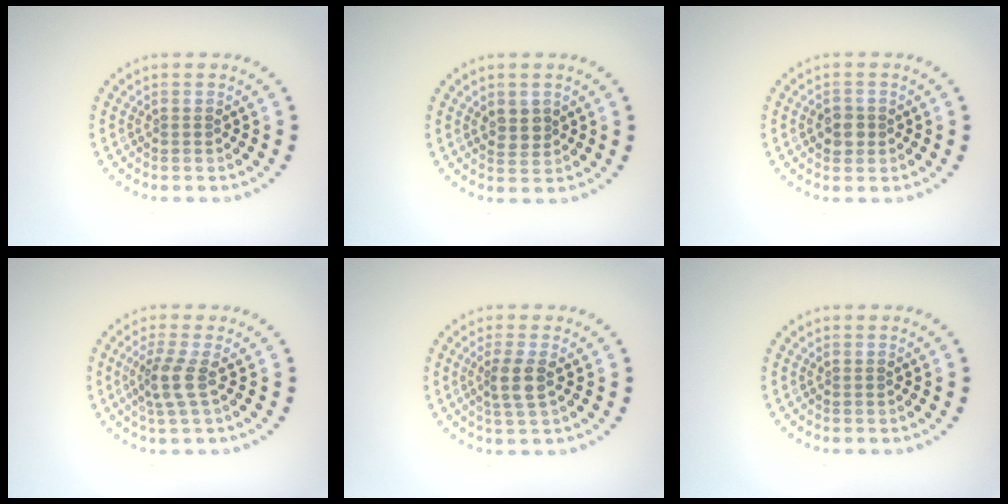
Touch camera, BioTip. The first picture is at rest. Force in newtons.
{"total": 1.9, "press": 1.8, "slide": 0.6}
{"total": 1.8, "press": 1.7, "slide": 0.6}
{"total": 2.6, "press": 2.0, "slide": 1.7}
{"total": 2.2, "press": 1.9, "slide": 1.2}
{"total": 0.0}